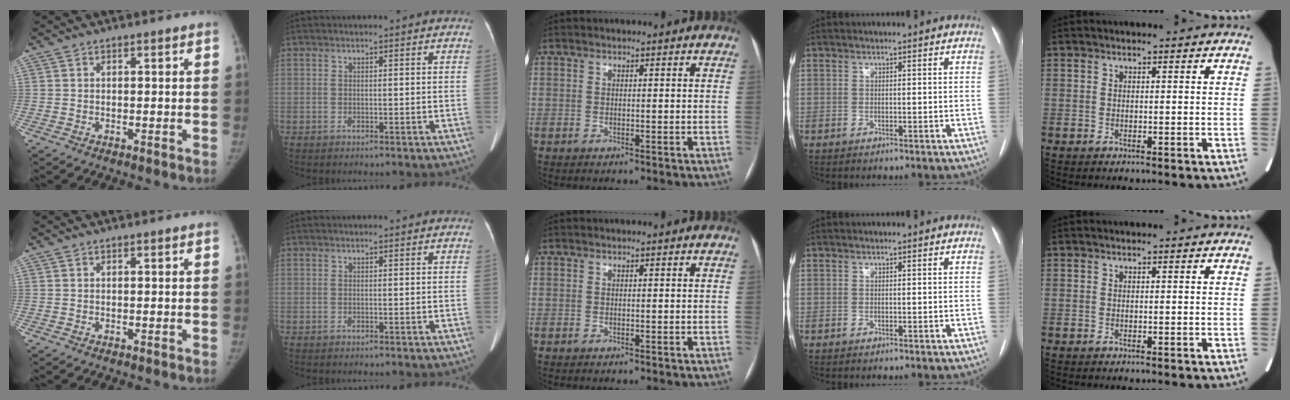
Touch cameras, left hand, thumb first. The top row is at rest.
{}